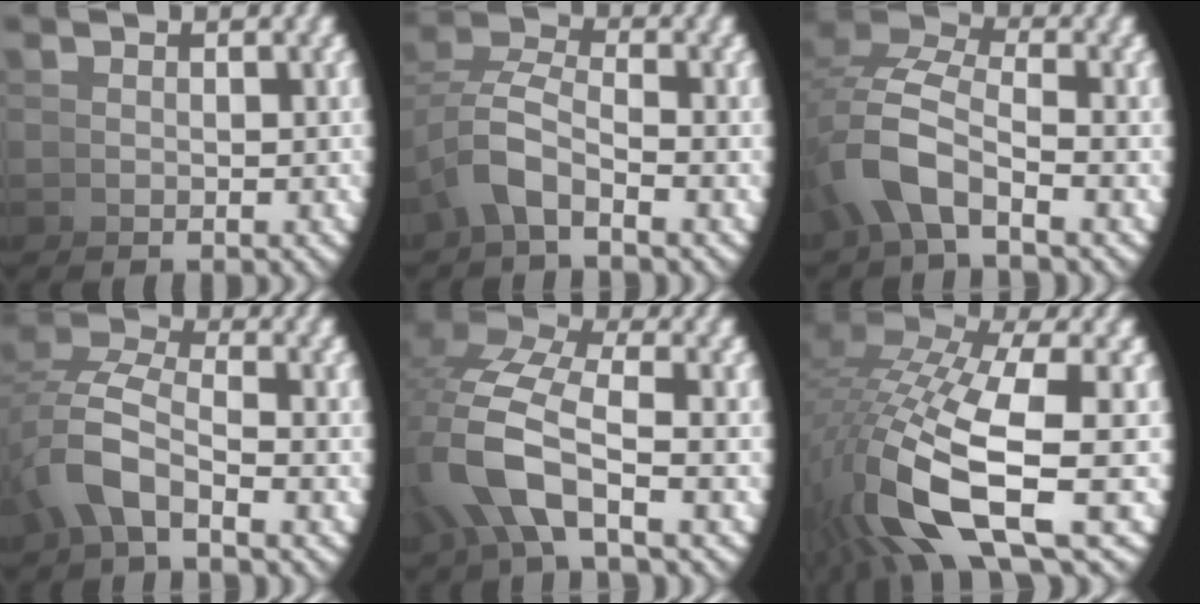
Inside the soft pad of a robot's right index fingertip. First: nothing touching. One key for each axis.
{"total": 4.1, "fx": -0.9, "fy": 2.8, "fz": 2.9, "tx": -0.064, "ty": -0.003, "tz": -0.024}
{"total": 6.4, "fx": 0.6, "fy": 4.5, "fz": 4.5, "tx": -0.116, "ty": -0.004, "tz": 0.002}
{"total": 6.0, "fx": -0.2, "fy": 4.3, "fz": 4.1, "tx": -0.098, "ty": -0.001, "tz": -0.014}
{"total": 5.4, "fx": 1.0, "fy": 2.5, "fz": 4.7, "tx": -0.115, "ty": -0.005, "tz": 0.023}
{"total": 8.6, "fx": -0.8, "fy": 4.2, "fz": 7.4, "tx": -0.187, "ty": -0.046, "tz": 0.018}